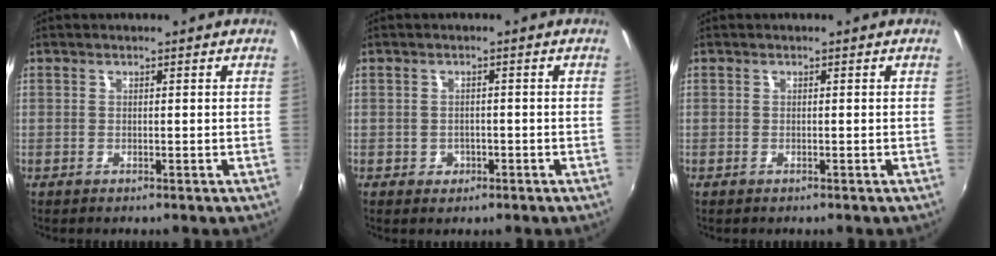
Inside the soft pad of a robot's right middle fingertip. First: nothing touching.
{"total": 2.4, "force": [-0.8, 2.2, 0.7], "torque": [-0.014, -0.001, -0.010]}
{"total": 0.0}